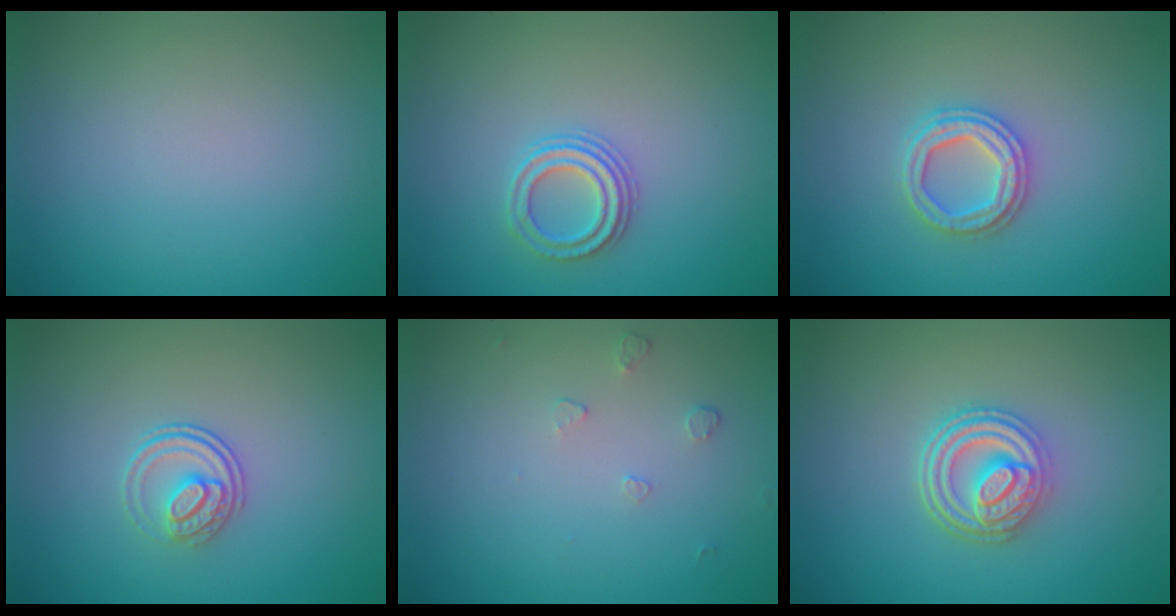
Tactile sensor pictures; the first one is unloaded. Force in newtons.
{"total": 2.3, "press": 2.2, "slide": 0.8}
{"total": 3.3, "press": 3.2, "slide": 0.6}
{"total": 2.3, "press": 1.7, "slide": 1.5}
{"total": 0.6, "press": 0.4, "slide": 0.5}
{"total": 4.6, "press": 3.6, "slide": 3.0}